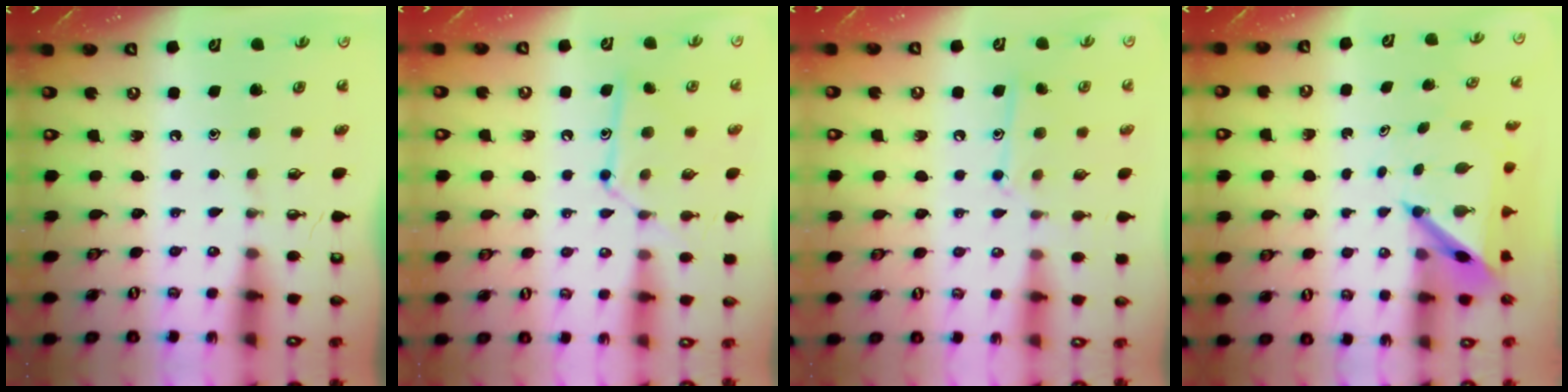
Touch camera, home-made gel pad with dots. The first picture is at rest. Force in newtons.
{"total": 12.9, "press": 12.9, "slide": 0.8}
{"total": 10.3, "press": 10.3, "slide": 0.7}
{"total": 6.4, "press": 6.4, "slide": 0.6}